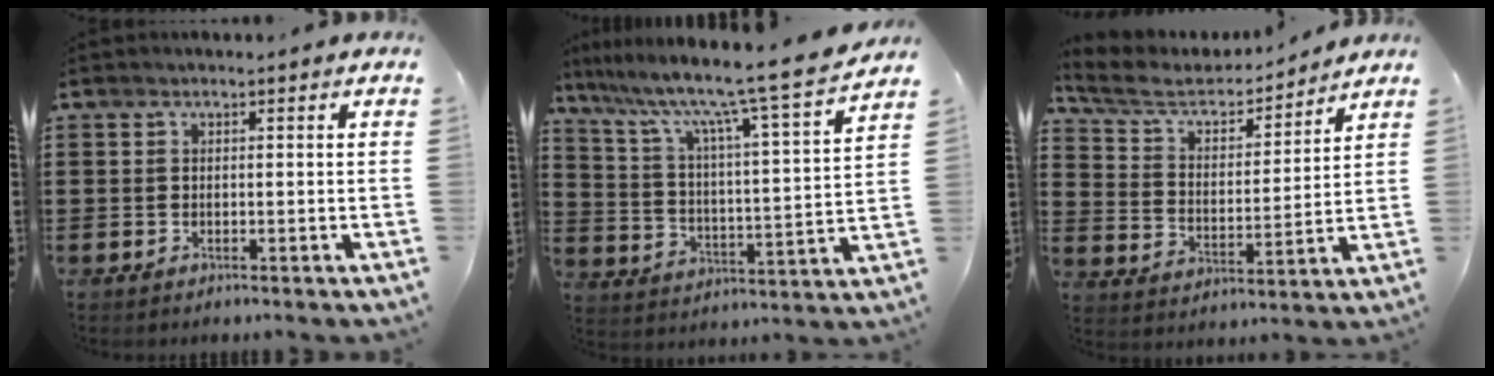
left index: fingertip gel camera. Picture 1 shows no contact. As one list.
[{"total": 9.8, "force": [8.3, -0.9, 5.2], "torque": [-0.125, -0.070, 0.126]}, {"total": 5.7, "force": [4.7, 2.3, 2.4], "torque": [-0.071, -0.026, 0.076]}]